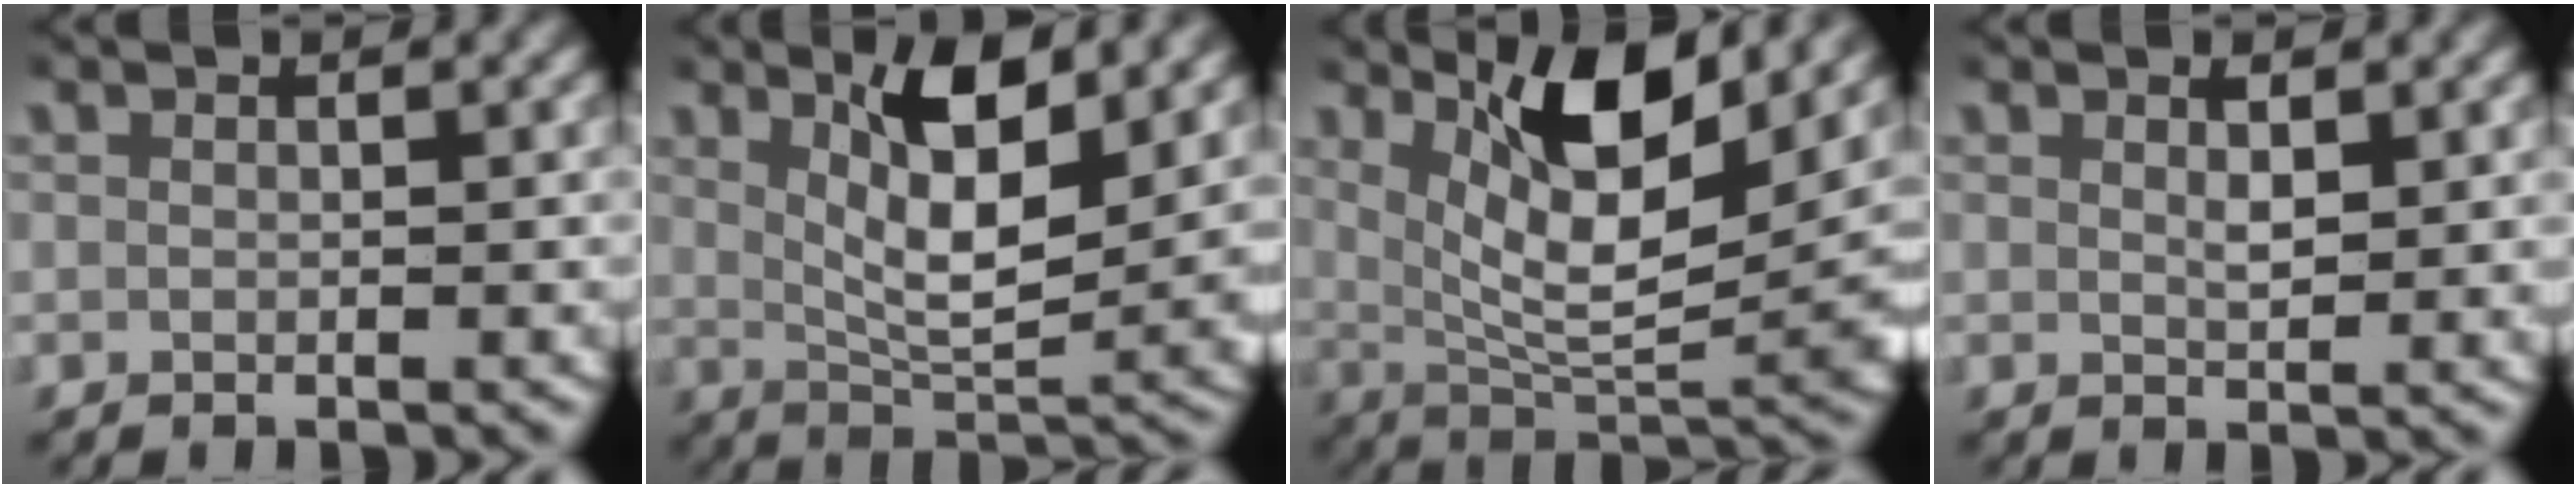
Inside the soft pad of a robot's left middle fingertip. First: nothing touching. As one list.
[{"total": 7.8, "force": [2.9, 2.4, 6.9], "torque": [-0.115, -0.015, 0.051]}, {"total": 11.1, "force": [3.7, 4.3, 9.5], "torque": [-0.145, -0.004, 0.060]}, {"total": 1.7, "force": [0.9, 0.4, 1.3], "torque": [-0.020, -0.009, 0.018]}]